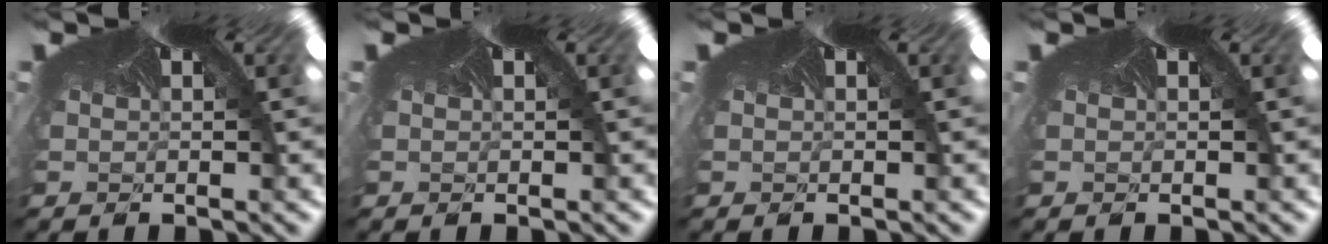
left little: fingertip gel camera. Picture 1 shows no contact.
{"total": 0.0}
{"total": 0.0}
{"total": 0.0}